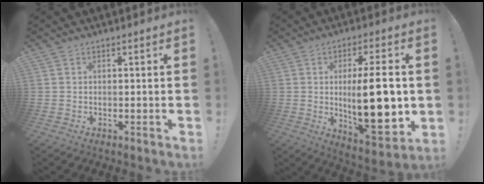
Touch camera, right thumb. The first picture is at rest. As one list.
[{"total": 19.6, "force": [0.2, 6.4, 18.5], "torque": [-0.283, -0.016, 0.005]}]